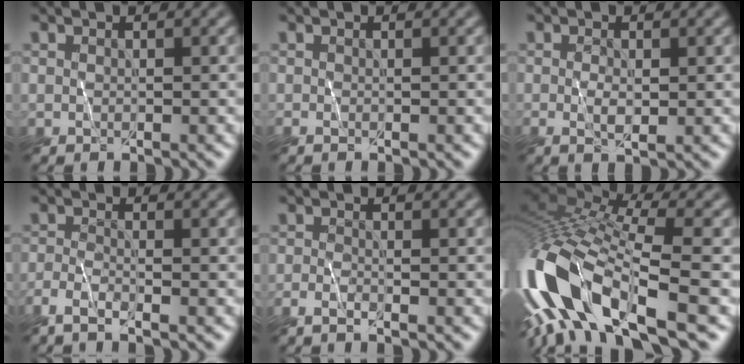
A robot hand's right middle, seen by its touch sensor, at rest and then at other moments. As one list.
[{"total": 0.0}, {"total": 1.7, "force": [-0.3, 0.5, 1.6], "torque": [-0.031, -0.001, -0.004]}, {"total": 2.4, "force": [-1.8, 0.5, 1.5], "torque": [-0.032, -0.006, -0.049]}, {"total": 1.4, "force": [-1.0, 0.3, 1.0], "torque": [-0.016, -0.001, -0.026]}, {"total": 14.4, "force": [-5.0, 5.4, 12.3], "torque": [-0.271, 0.016, -0.083]}]